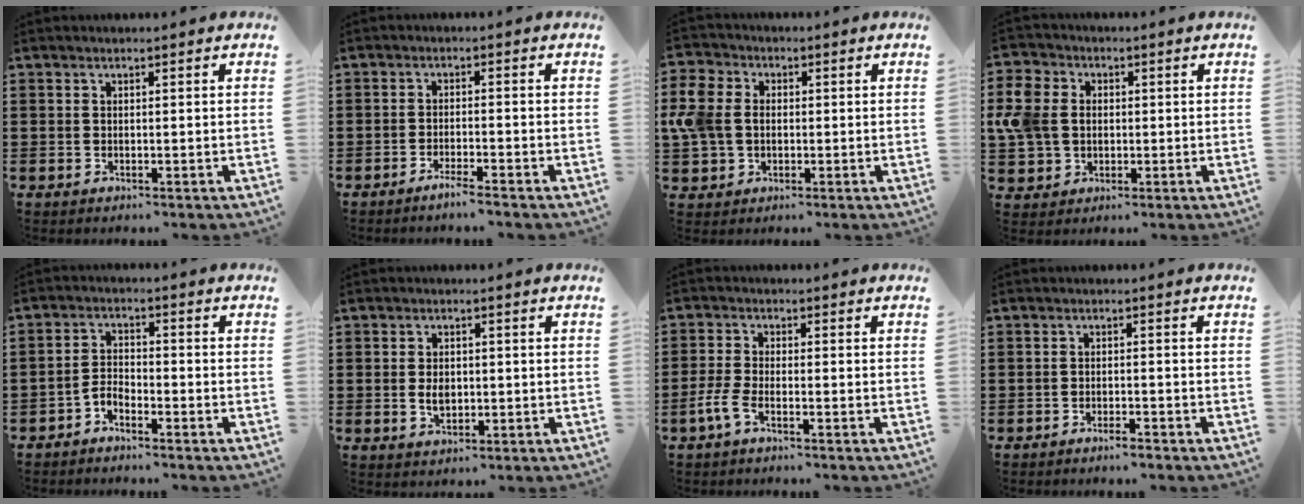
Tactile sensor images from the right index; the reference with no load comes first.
{"total": 2.2, "force": [-2.0, -0.3, 1.0], "torque": [-0.016, 0.000, -0.037]}
{"total": 6.9, "force": [0.0, 5.7, 3.8], "torque": [-0.126, 0.004, -0.010]}
{"total": 7.6, "force": [0.4, 6.6, 3.9], "torque": [-0.133, 0.007, 0.000]}
{"total": 2.5, "force": [-2.3, 0.6, 0.7], "torque": [-0.019, 0.006, -0.047]}
{"total": 3.1, "force": [-0.1, 2.1, 2.3], "torque": [-0.039, 0.002, -0.004]}
{"total": 3.5, "force": [-1.9, 0.9, 2.7], "torque": [-0.073, -0.008, -0.043]}
{"total": 1.4, "force": [-1.3, 0.2, 0.5], "torque": [-0.011, 0.001, -0.025]}